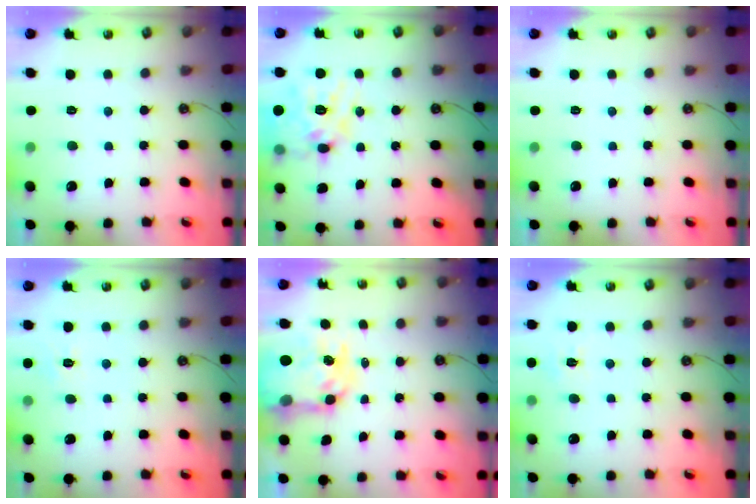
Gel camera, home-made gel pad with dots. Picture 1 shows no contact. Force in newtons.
{"total": 17.8, "press": 17.7, "slide": 1.6}
{"total": 0.0}
{"total": 2.5, "press": 2.5, "slide": 0.5}
{"total": 11.7, "press": 11.7, "slide": 1.0}
{"total": 6.5, "press": 6.4, "slide": 0.7}